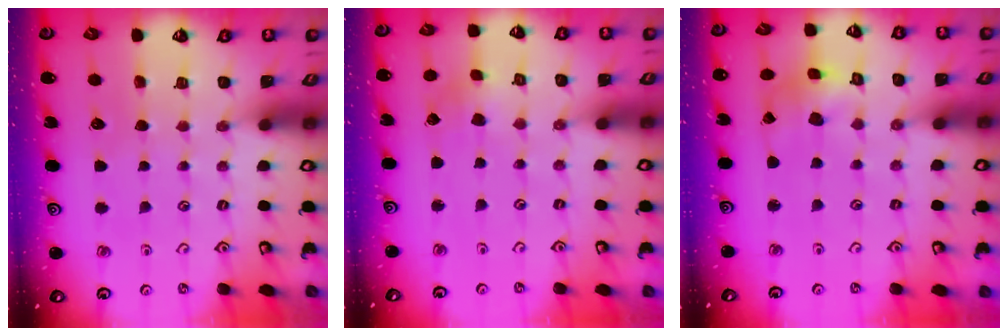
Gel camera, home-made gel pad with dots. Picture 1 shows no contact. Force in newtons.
{"total": 1.2, "press": 1.2, "slide": 0.1}
{"total": 5.9, "press": 5.9, "slide": 0.5}